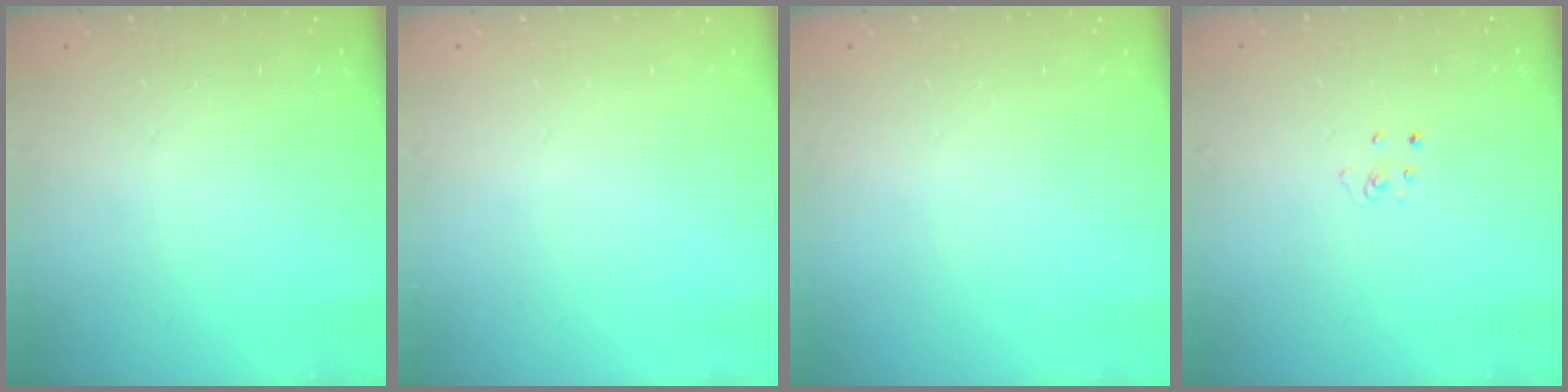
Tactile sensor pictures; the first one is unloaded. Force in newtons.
{"total": 0.0}
{"total": 0.0}
{"total": 2.3, "press": 2.3, "slide": 0.2}